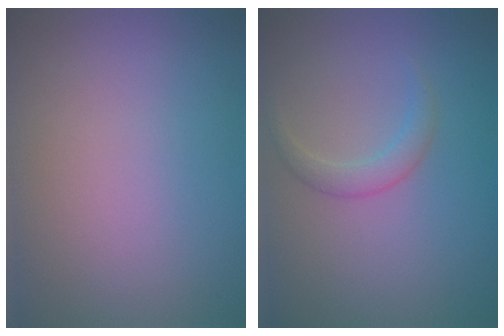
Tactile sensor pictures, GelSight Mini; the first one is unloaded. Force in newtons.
{"total": 1.6, "press": 1.6, "slide": 0.0}